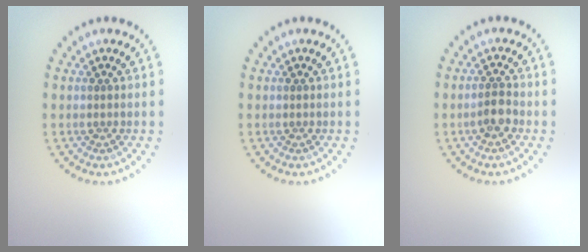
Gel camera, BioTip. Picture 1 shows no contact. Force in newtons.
{"total": 0.0}
{"total": 1.8, "press": 1.6, "slide": 0.8}